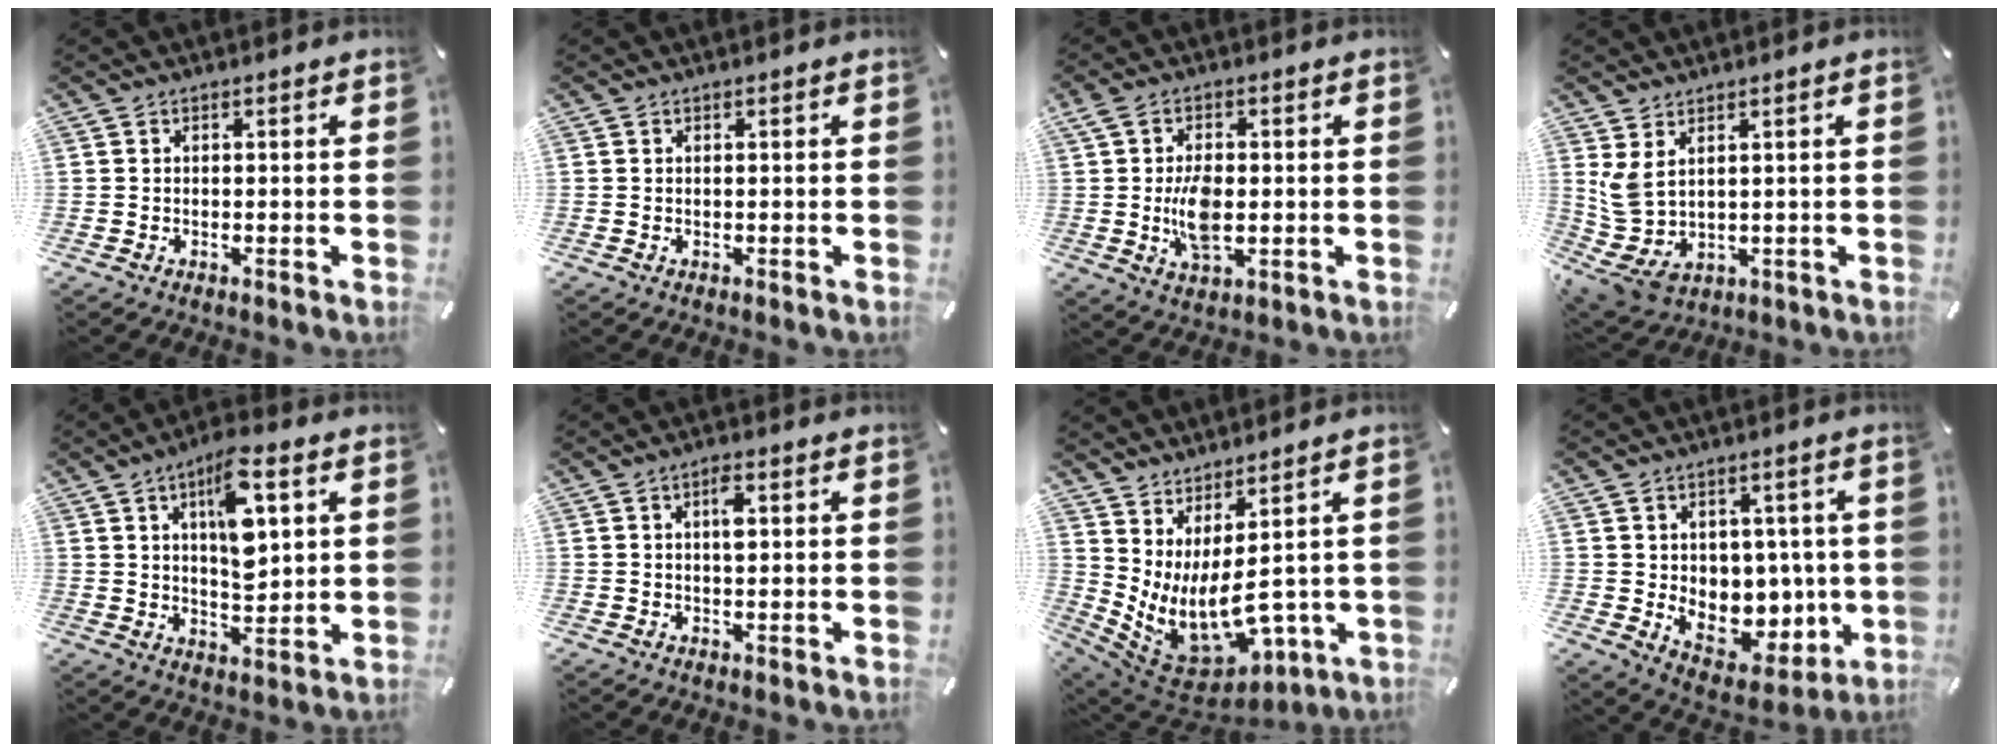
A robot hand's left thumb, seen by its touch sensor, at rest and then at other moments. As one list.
[{"total": 0.0}, {"total": 8.6, "force": [-0.4, 4.4, 7.4], "torque": [-0.147, -0.005, -0.008]}, {"total": 6.0, "force": [2.5, 4.1, 3.6], "torque": [-0.100, -0.021, 0.046]}, {"total": 12.0, "force": [5.0, 5.2, 9.6], "torque": [-0.144, -0.016, 0.082]}, {"total": 3.5, "force": [0.9, 1.3, 3.1], "torque": [-0.050, 0.002, 0.010]}, {"total": 13.4, "force": [0.4, 7.9, 10.8], "torque": [-0.216, -0.054, 0.025]}, {"total": 10.2, "force": [0.3, 8.6, 5.5], "torque": [-0.056, -0.021, 0.024]}]